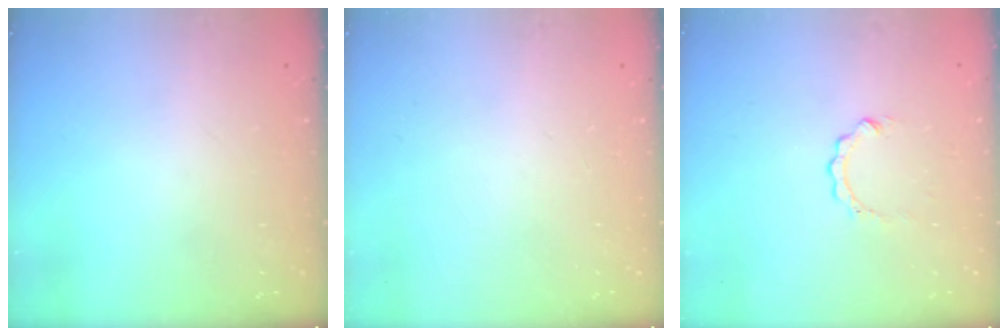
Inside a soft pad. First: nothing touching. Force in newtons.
{"total": 0.0}
{"total": 2.8, "press": 2.8, "slide": 0.2}